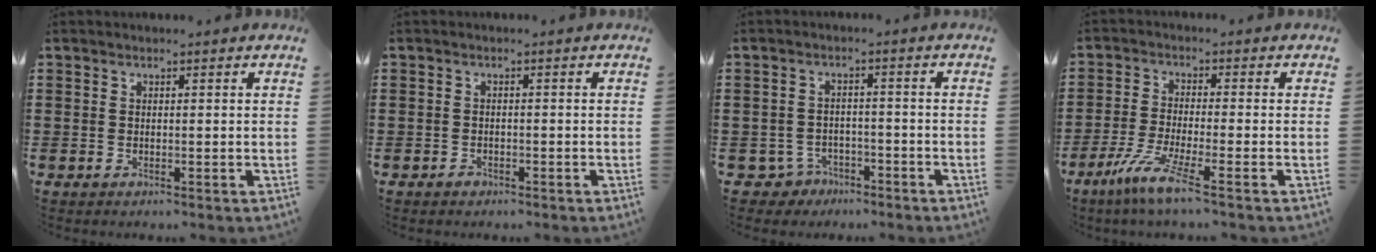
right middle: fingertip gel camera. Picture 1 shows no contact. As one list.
[{"total": 0.9, "force": [-0.8, 0.5, 0.2], "torque": [-0.005, 0.001, -0.016]}, {"total": 3.2, "force": [-2.7, 1.7, 0.5], "torque": [-0.024, 0.003, -0.059]}, {"total": 6.4, "force": [-4.1, 0.2, 5.0], "torque": [-0.107, -0.016, -0.078]}]